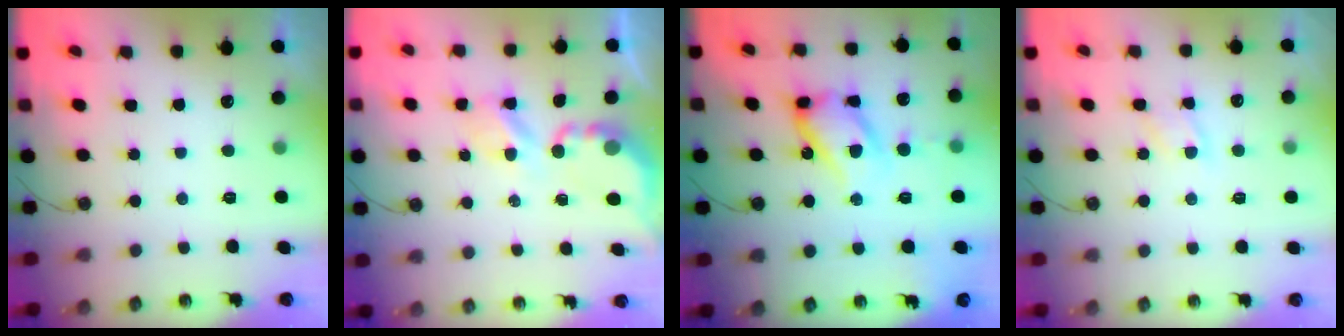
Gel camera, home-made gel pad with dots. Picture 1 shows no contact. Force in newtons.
{"total": 4.7, "press": 4.7, "slide": 0.2}
{"total": 16.3, "press": 16.2, "slide": 1.4}
{"total": 7.0, "press": 6.9, "slide": 0.8}